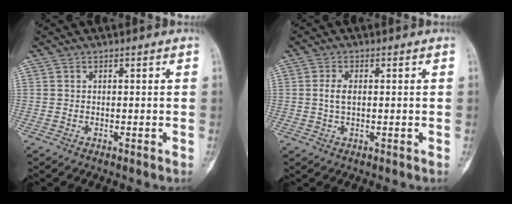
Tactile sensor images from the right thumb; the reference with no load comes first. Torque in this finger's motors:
{"motor_torque": [0.07, 0.08, 0.21, -0.20, 0.08]}